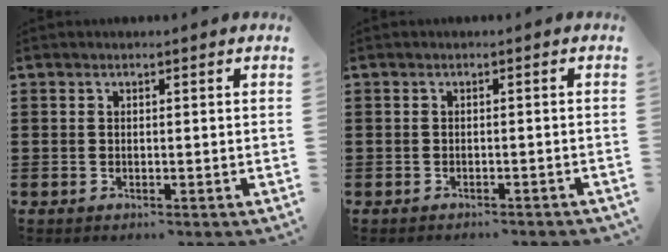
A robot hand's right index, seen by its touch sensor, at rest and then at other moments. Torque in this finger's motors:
{"motor_torque": [0.15, 0.00, 0.23, 0.00]}